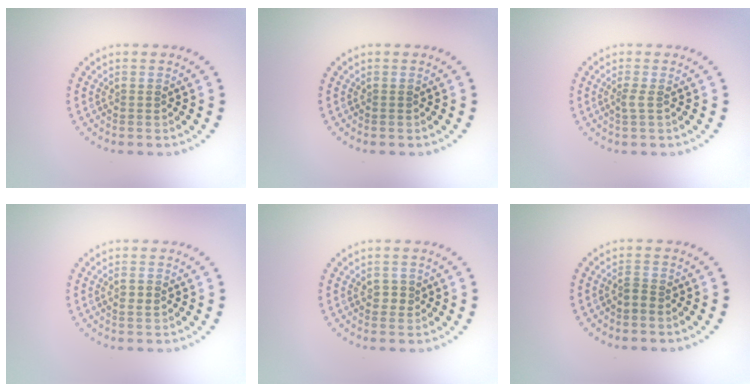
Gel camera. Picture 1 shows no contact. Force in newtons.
{"total": 0.0}
{"total": 0.9, "press": 0.5, "slide": 0.8}
{"total": 1.1, "press": 1.0, "slide": 0.4}
{"total": 1.2, "press": 1.2, "slide": 0.3}
{"total": 1.2, "press": 0.9, "slide": 0.9}